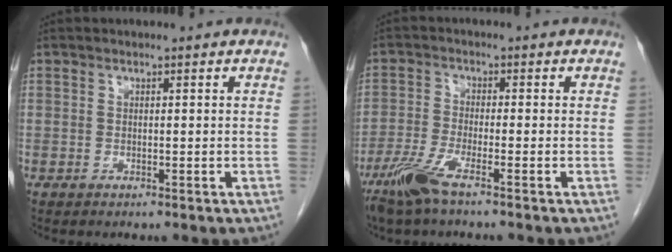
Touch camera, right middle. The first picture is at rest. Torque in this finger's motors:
{"motor_torque": [0.20, -0.18, 0.06, 0.06]}